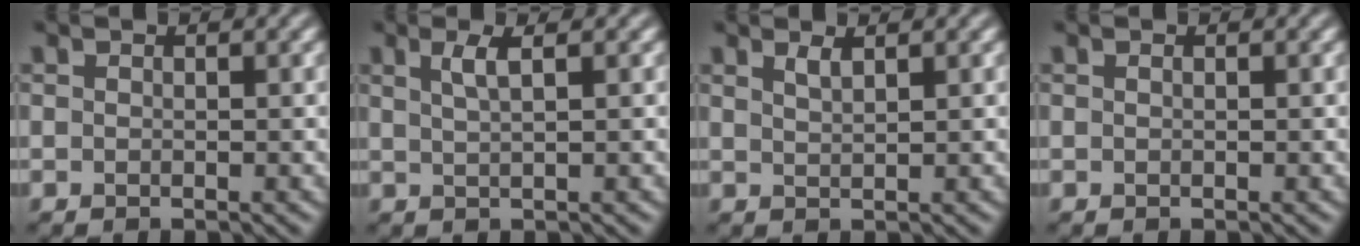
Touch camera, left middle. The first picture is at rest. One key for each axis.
{"total": 2.1, "fx": 0.9, "fy": 0.6, "fz": 1.8, "tx": -0.027, "ty": 0.003, "tz": 0.013}
{"total": 1.3, "fx": 0.9, "fy": 0.3, "fz": 0.8, "tx": -0.011, "ty": 0.002, "tz": 0.015}
{"total": 0.0}